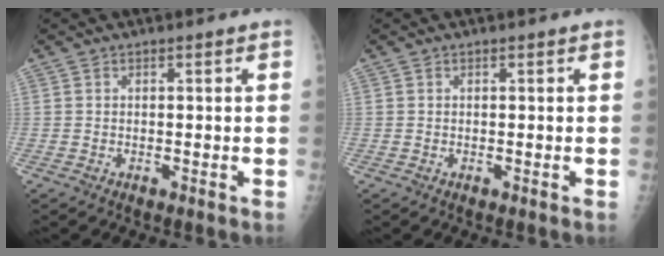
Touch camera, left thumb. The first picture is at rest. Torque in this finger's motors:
{"motor_torque": [-0.02, 0.02, 0.00, 0.00, 0.00]}